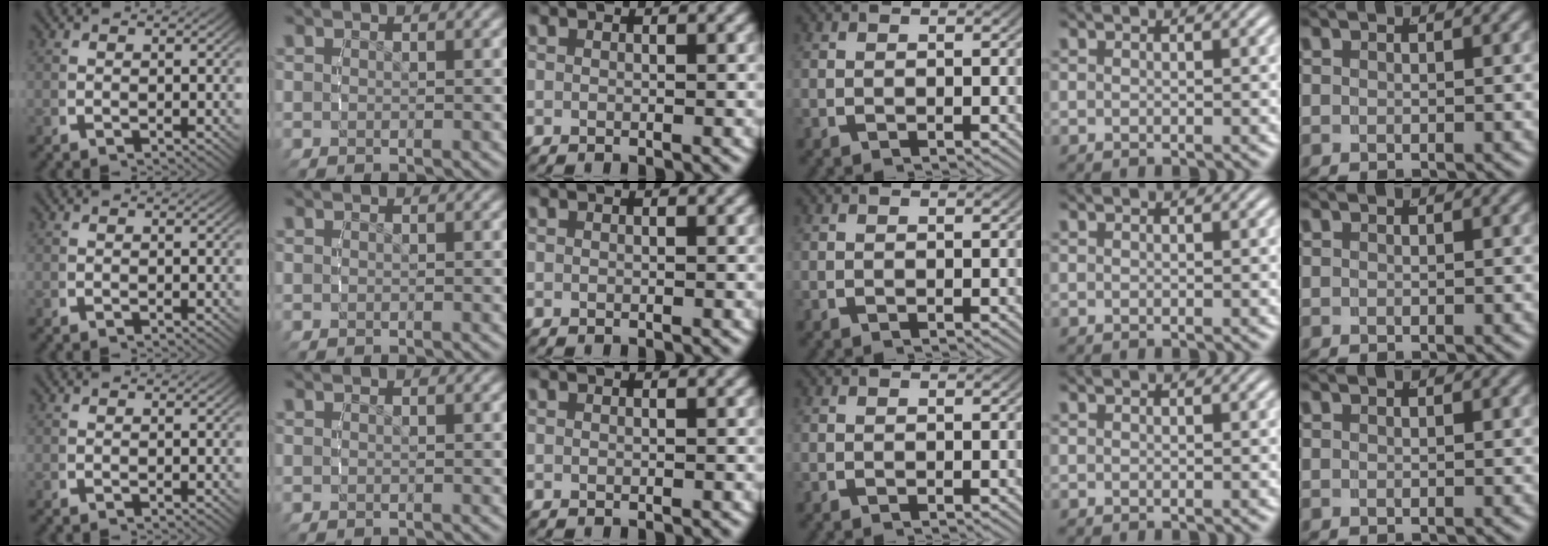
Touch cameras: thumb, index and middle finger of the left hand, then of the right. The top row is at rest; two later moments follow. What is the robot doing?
{"motion": "reach", "object": "air blower"}